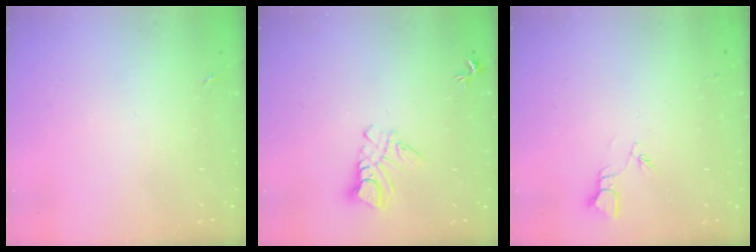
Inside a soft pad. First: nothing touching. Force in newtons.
{"total": 8.0, "press": 8.0, "slide": 0.7}
{"total": 2.7, "press": 2.7, "slide": 0.3}